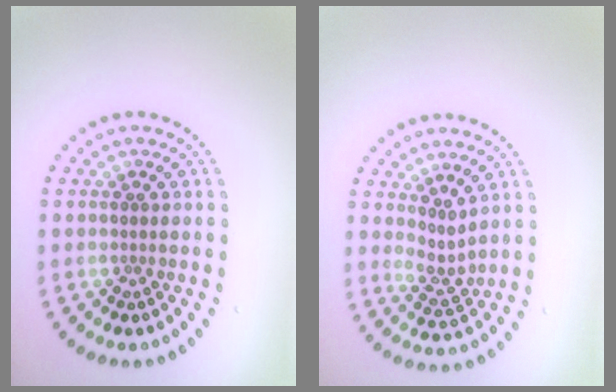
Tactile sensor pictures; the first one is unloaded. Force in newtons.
{"total": 2.2, "press": 1.7, "slide": 1.4}